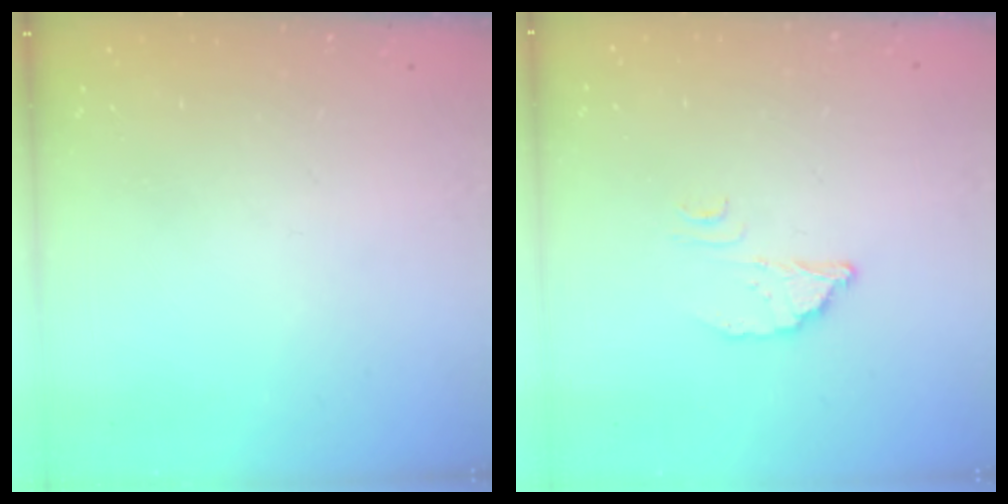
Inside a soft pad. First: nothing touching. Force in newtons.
{"total": 2.8, "press": 2.8, "slide": 0.2}